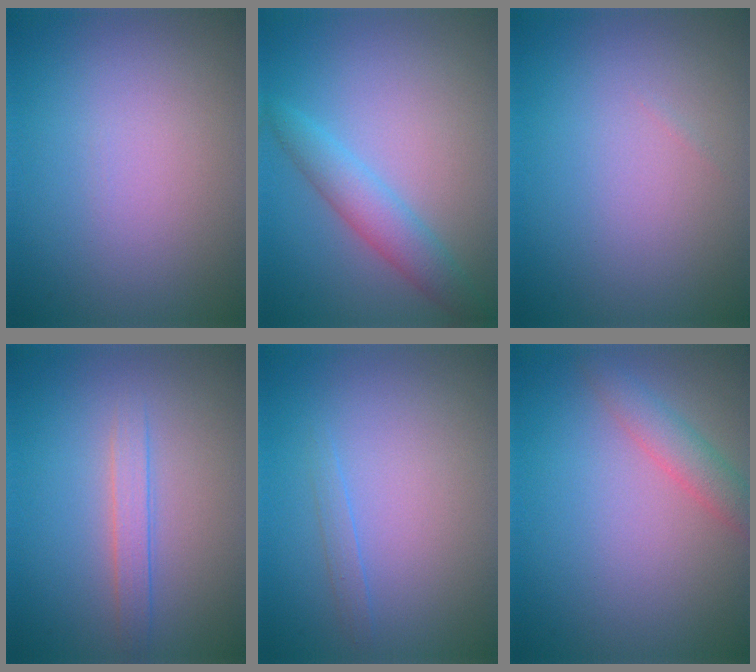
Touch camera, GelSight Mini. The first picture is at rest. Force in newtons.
{"total": 3.1, "press": 3.1, "slide": 0.1}
{"total": 0.0}
{"total": 1.7, "press": 1.7, "slide": 0.0}
{"total": 0.7, "press": 0.7, "slide": 0.1}
{"total": 2.4, "press": 2.4, "slide": 0.1}